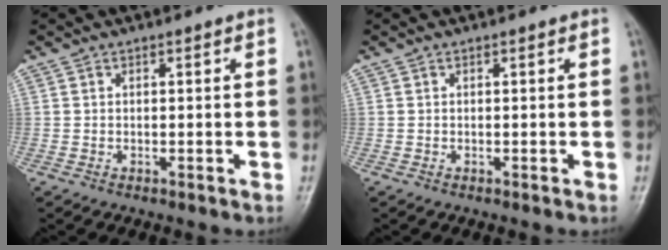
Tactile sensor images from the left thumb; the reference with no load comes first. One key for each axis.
{"total": 0.0}